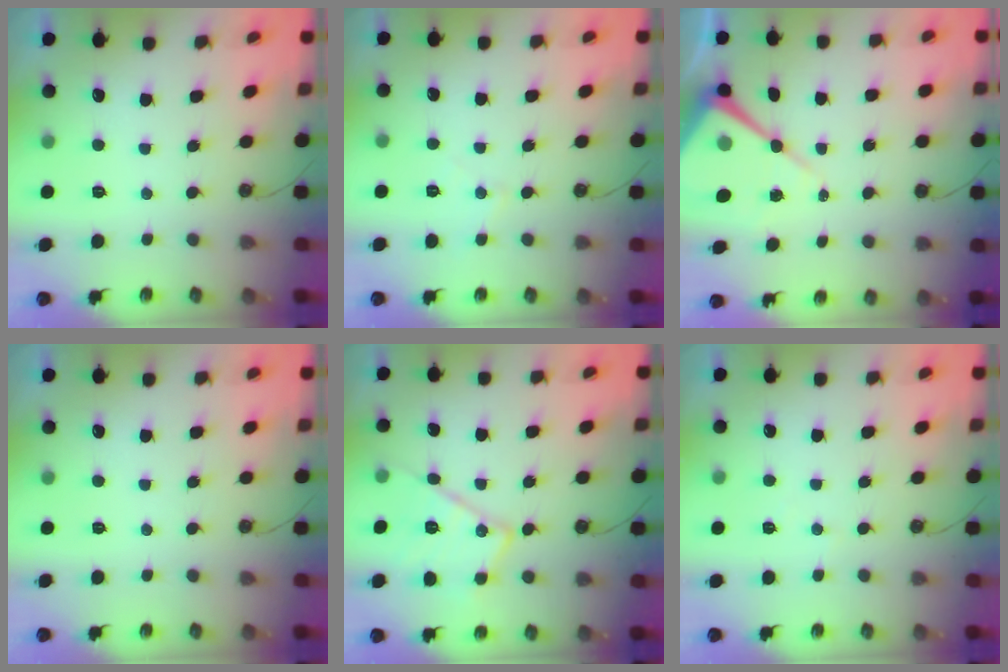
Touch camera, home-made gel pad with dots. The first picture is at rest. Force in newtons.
{"total": 4.4, "press": 4.3, "slide": 0.7}
{"total": 12.6, "press": 12.6, "slide": 1.3}
{"total": 0.0}
{"total": 15.3, "press": 15.3, "slide": 0.5}
{"total": 2.1, "press": 2.1, "slide": 0.4}